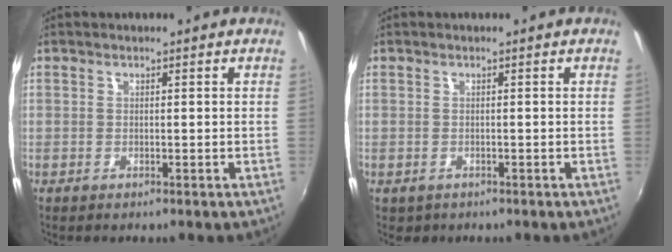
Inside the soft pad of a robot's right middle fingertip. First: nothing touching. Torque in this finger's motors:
{"motor_torque": [-0.03, -0.29, 0.01, -0.01]}